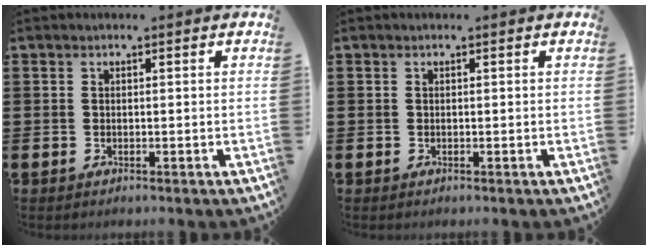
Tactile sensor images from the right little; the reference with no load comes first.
{"total": 0.0}